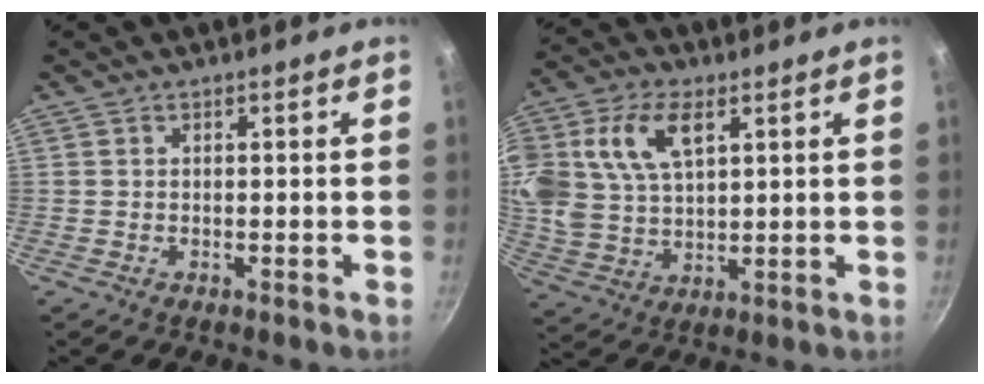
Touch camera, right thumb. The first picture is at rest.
{"total": 16.2, "force": [5.8, 10.0, 11.3], "torque": [-0.225, -0.002, 0.115]}